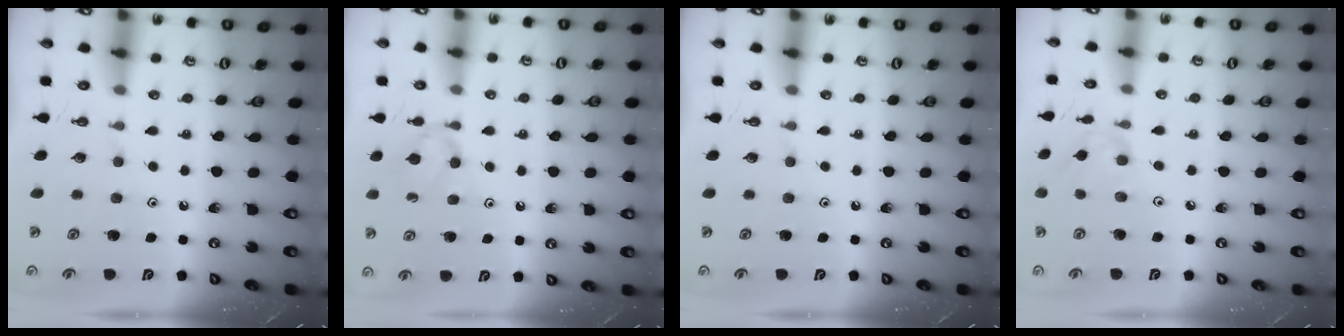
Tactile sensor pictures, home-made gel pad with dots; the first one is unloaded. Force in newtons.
{"total": 7.4, "press": 7.3, "slide": 0.8}
{"total": 0.0}
{"total": 2.7, "press": 2.7, "slide": 0.6}